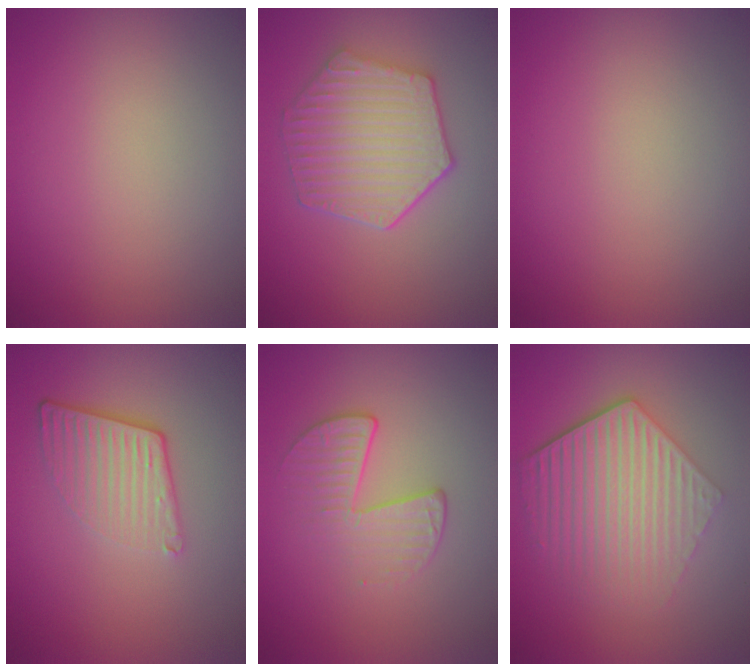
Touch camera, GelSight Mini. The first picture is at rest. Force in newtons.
{"total": 6.3, "press": 5.1, "slide": 3.8}
{"total": 0.0}
{"total": 4.4, "press": 2.9, "slide": 3.3}
{"total": 2.4, "press": 1.7, "slide": 1.8}
{"total": 6.2, "press": 4.5, "slide": 4.3}